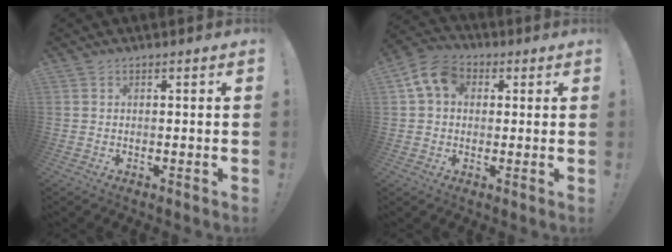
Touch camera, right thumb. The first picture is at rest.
{"total": 10.1, "force": [3.2, 7.5, 5.9], "torque": [-0.096, 0.006, 0.066]}